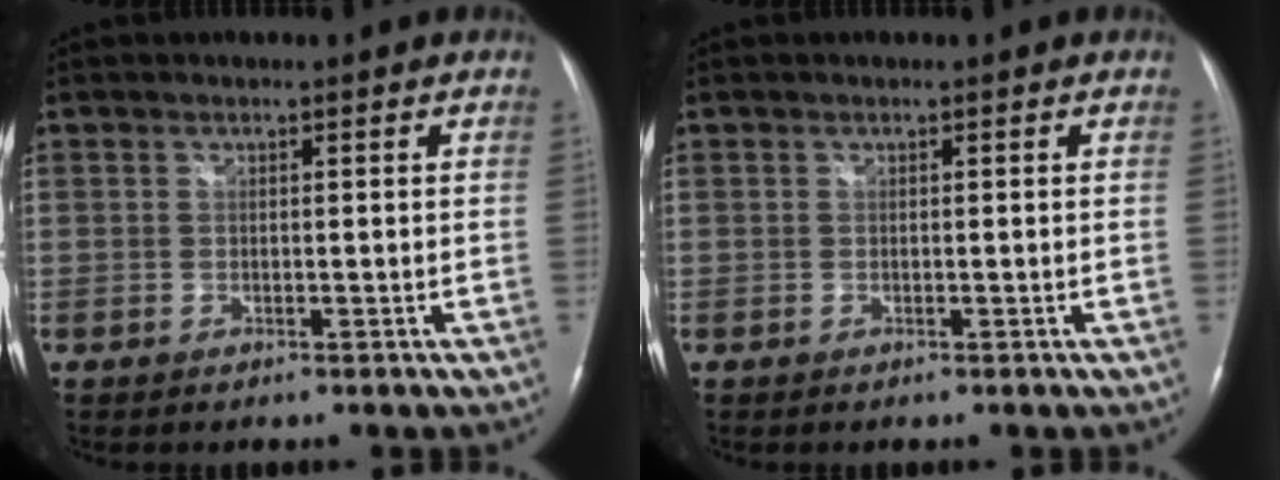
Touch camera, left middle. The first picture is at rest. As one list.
[{"total": 0.0}]